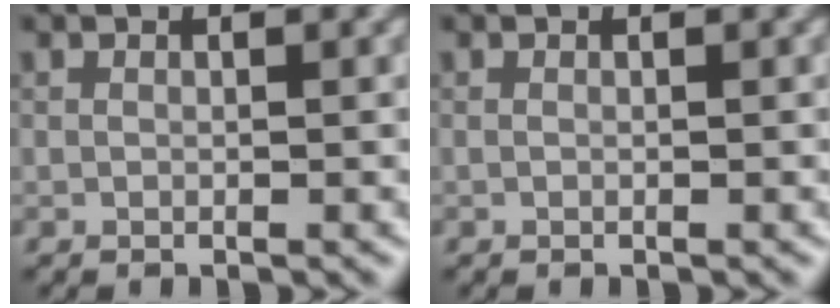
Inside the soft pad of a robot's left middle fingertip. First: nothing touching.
{"total": 0.0}